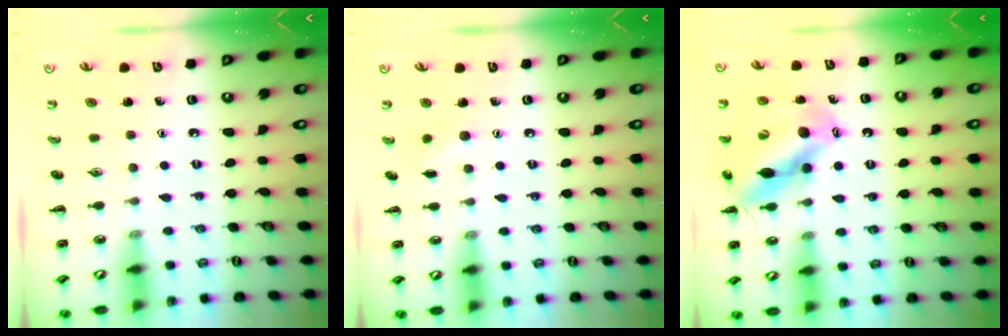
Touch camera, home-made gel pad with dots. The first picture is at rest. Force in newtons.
{"total": 4.9, "press": 4.7, "slide": 1.2}
{"total": 13.6, "press": 13.1, "slide": 3.7}